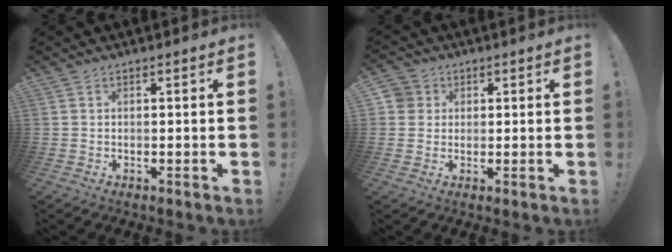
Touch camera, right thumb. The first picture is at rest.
{"total": 4.1, "force": [1.0, 3.9, 1.0], "torque": [-0.017, 0.005, 0.020]}